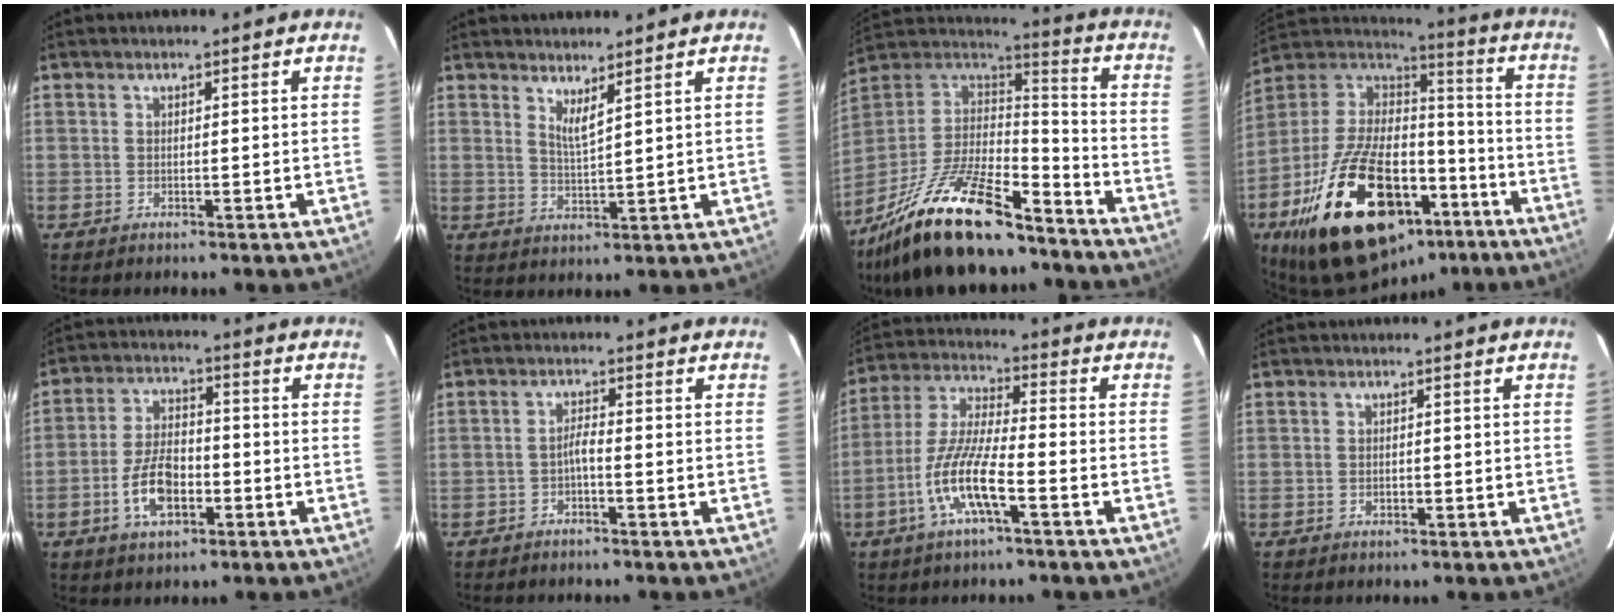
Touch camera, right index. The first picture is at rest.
{"total": 3.2, "force": [2.4, -0.1, 2.2], "torque": [-0.039, -0.009, 0.039]}
{"total": 26.8, "force": [-19.0, 9.0, 16.6], "torque": [-0.330, -0.027, -0.313]}
{"total": 31.4, "force": [-17.0, 16.3, 20.7], "torque": [-0.392, 0.008, -0.256]}
{"total": 9.4, "force": [-3.6, 4.8, 7.3], "torque": [-0.151, 0.007, -0.061]}
{"total": 1.9, "force": [-1.2, 0.1, 1.4], "torque": [-0.031, 0.006, -0.022]}
{"total": 11.8, "force": [-5.1, 2.2, 10.4], "torque": [-0.222, -0.004, -0.100]}
{"total": 1.1, "force": [-0.3, 0.8, 0.7], "torque": [-0.012, 0.002, -0.005]}